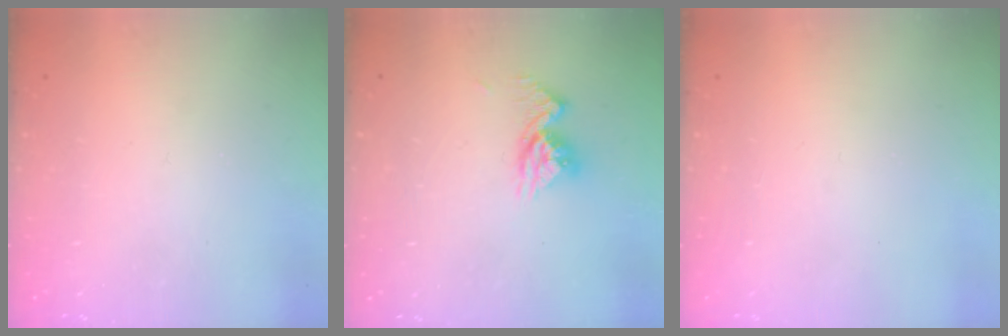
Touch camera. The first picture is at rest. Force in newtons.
{"total": 10.2, "press": 10.1, "slide": 1.0}
{"total": 0.0}